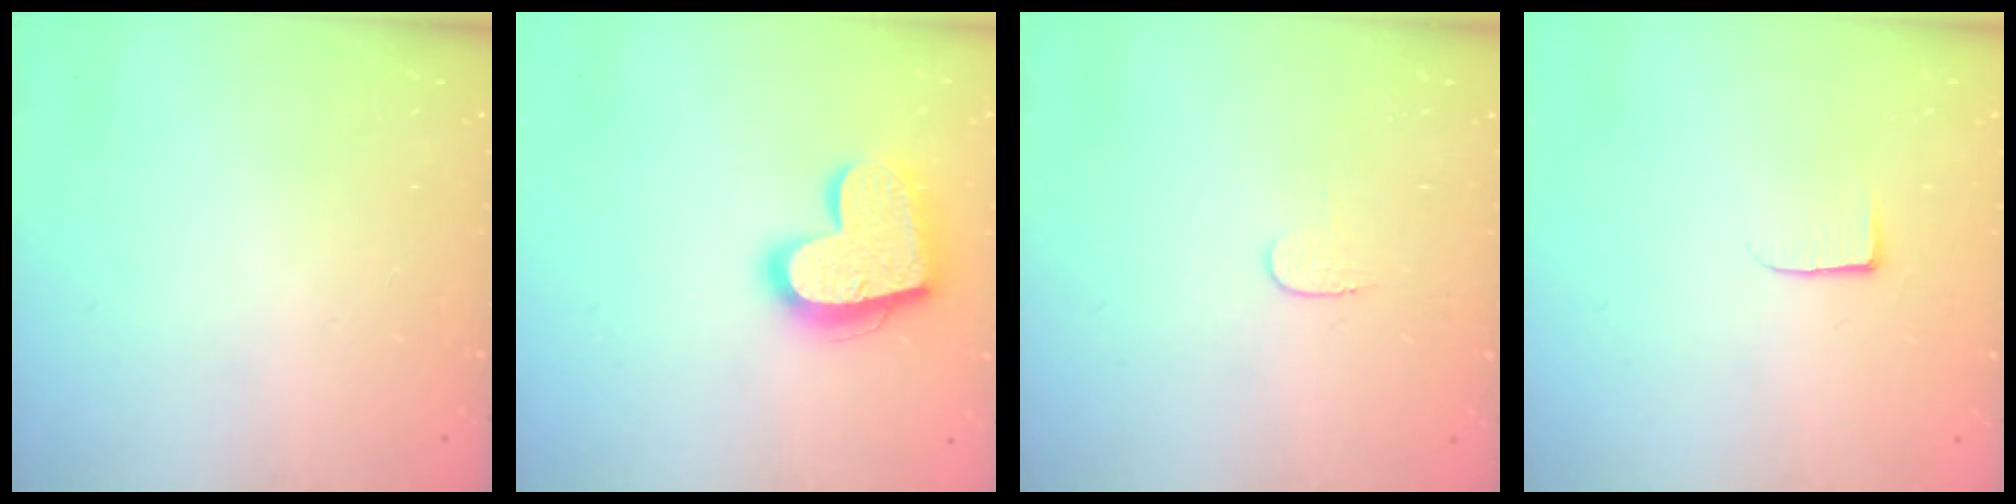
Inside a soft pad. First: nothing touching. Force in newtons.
{"total": 18.3, "press": 18.2, "slide": 1.4}
{"total": 3.8, "press": 3.7, "slide": 0.4}
{"total": 3.7, "press": 3.7, "slide": 0.5}